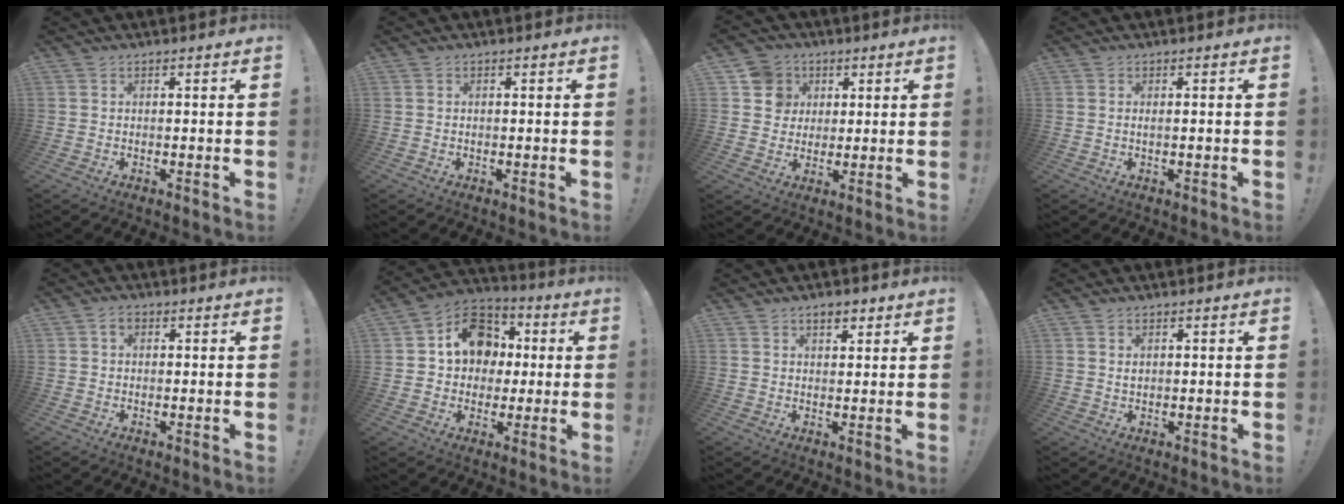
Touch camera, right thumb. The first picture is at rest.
{"total": 0.0}
{"total": 9.1, "force": [3.2, 8.4, 1.8], "torque": [-0.024, -0.013, 0.066]}
{"total": 0.9, "force": [0.4, 0.1, 0.8], "torque": [-0.007, -0.004, 0.005]}
{"total": 2.5, "force": [0.8, 1.6, 1.6], "torque": [-0.025, 0.001, 0.014]}
{"total": 15.5, "force": [3.1, 13.1, 7.9], "torque": [-0.102, 0.004, 0.066]}
{"total": 3.5, "force": [2.1, 1.9, 2.1], "torque": [-0.026, -0.006, 0.035]}
{"total": 1.3, "force": [0.6, 0.9, 0.7], "torque": [-0.011, 0.000, 0.010]}